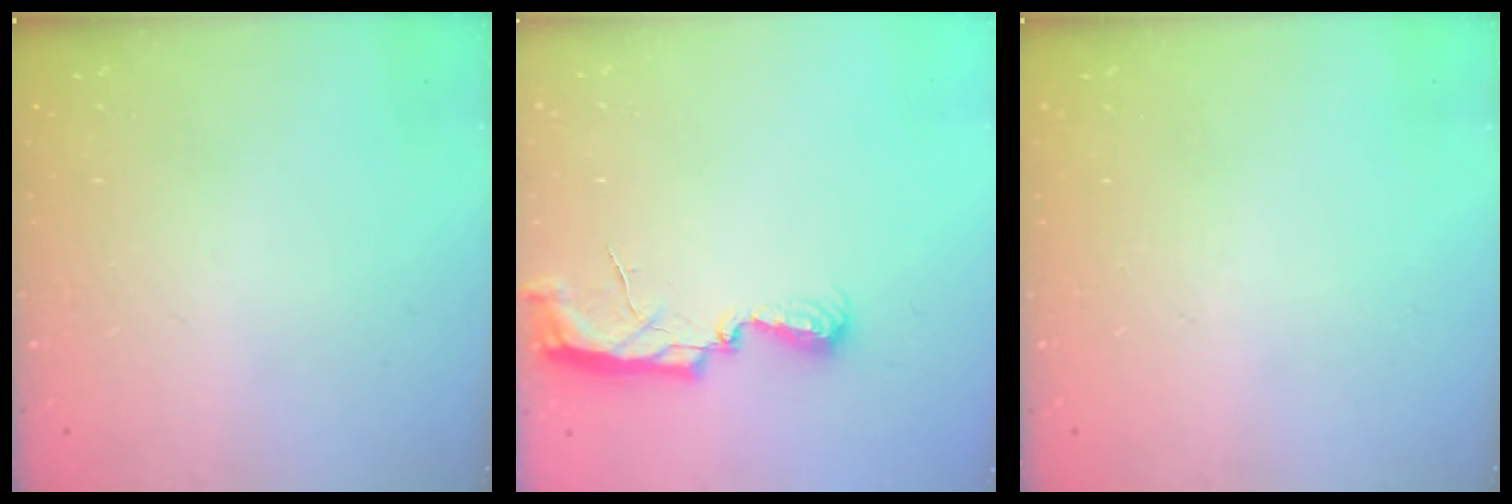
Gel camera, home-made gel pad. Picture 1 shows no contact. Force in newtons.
{"total": 7.3, "press": 7.3, "slide": 0.5}
{"total": 0.0}